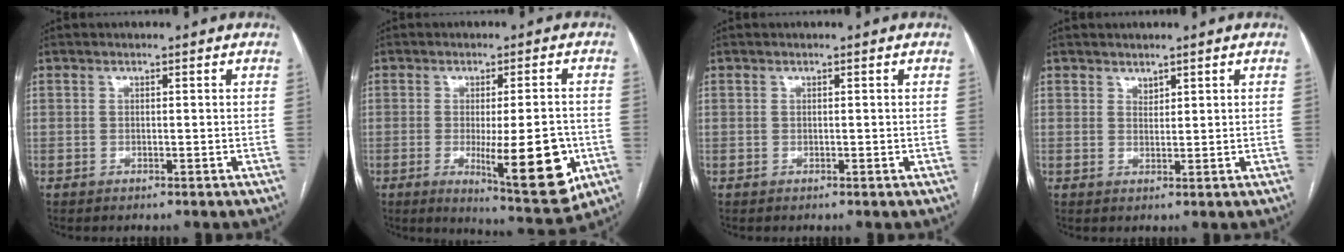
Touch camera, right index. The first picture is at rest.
{"total": 12.7, "force": [-3.3, 2.4, 12.0], "torque": [-0.159, -0.020, -0.038]}
{"total": 0.0}
{"total": 1.1, "force": [1.0, 0.4, 0.2], "torque": [-0.001, -0.001, 0.018]}